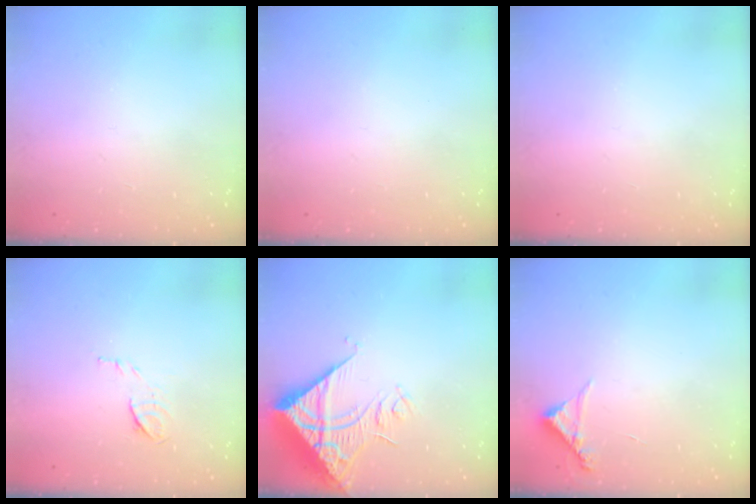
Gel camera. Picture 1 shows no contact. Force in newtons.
{"total": 0.0}
{"total": 0.0}
{"total": 6.5, "press": 6.4, "slide": 1.1}
{"total": 15.4, "press": 15.2, "slide": 1.8}
{"total": 4.5, "press": 4.5, "slide": 0.3}